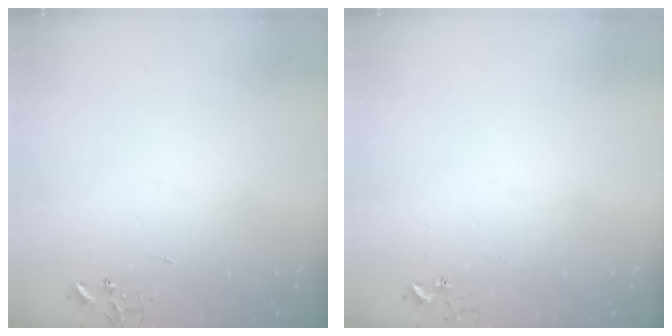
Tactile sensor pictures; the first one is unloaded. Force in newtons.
{"total": 2.7, "press": 2.7, "slide": 0.2}